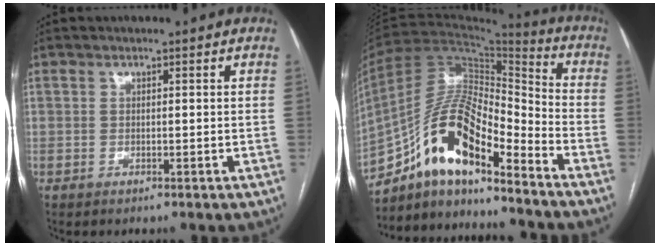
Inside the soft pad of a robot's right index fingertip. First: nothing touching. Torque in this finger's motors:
{"motor_torque": [1.06, -1.08, 1.05, 0.21]}